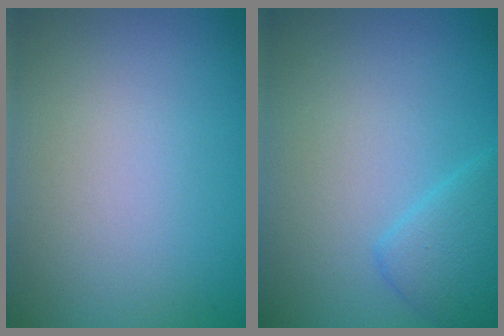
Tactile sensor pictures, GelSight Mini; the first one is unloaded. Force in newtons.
{"total": 2.6, "press": 2.6, "slide": 0.2}